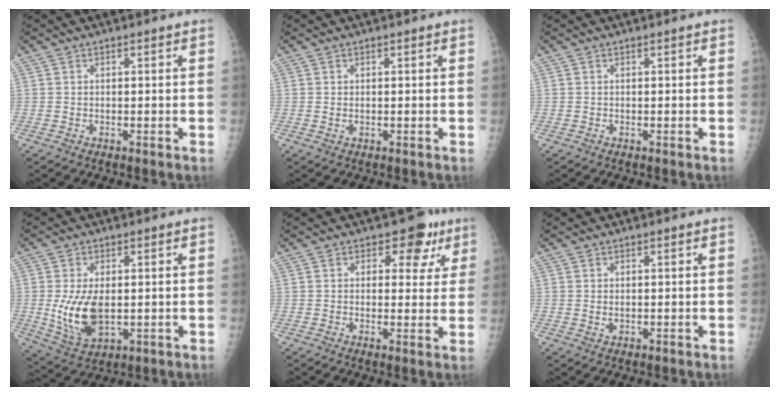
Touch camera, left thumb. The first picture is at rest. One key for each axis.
{"total": 1.1, "fx": 0.2, "fy": 0.6, "fz": 0.9, "tx": -0.019, "ty": 0.005, "tz": 0.006}
{"total": 0.0}
{"total": 10.0, "fx": -0.3, "fy": 5.5, "fz": 8.4, "tx": -0.160, "ty": -0.012, "tz": 0.008}
{"total": 7.1, "fx": 3.7, "fy": 4.7, "fz": 3.9, "tx": -0.001, "ty": -0.008, "tz": 0.040}
{"total": 1.6, "fx": 0.3, "fy": 0.9, "fz": 1.3, "tx": -0.021, "ty": 0.000, "tz": 0.009}